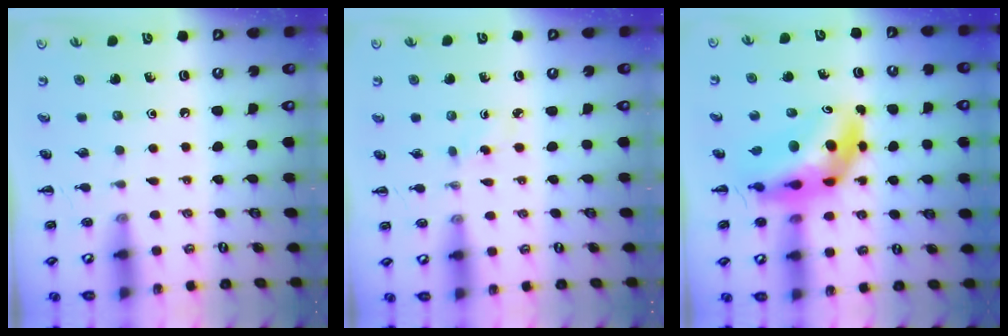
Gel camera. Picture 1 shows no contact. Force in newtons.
{"total": 2.3, "press": 2.1, "slide": 0.9}
{"total": 11.6, "press": 11.1, "slide": 3.3}